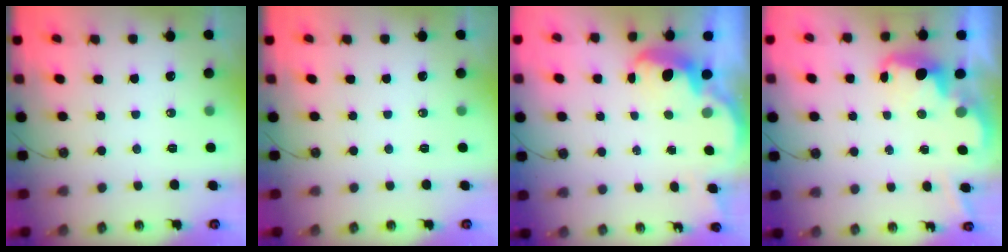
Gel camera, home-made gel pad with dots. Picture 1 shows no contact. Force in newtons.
{"total": 0.0}
{"total": 2.5, "press": 2.5, "slide": 0.6}
{"total": 2.6, "press": 2.6, "slide": 0.5}